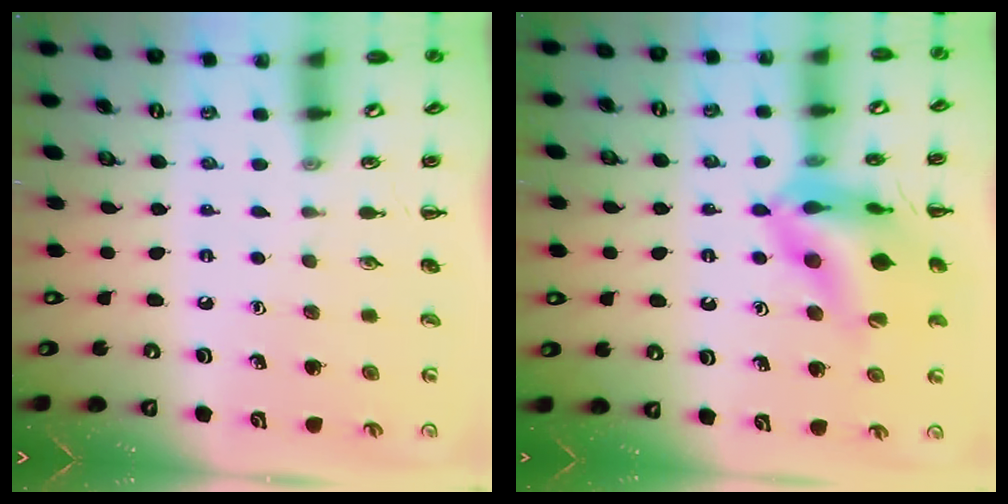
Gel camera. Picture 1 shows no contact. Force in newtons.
{"total": 16.9, "press": 16.6, "slide": 3.3}